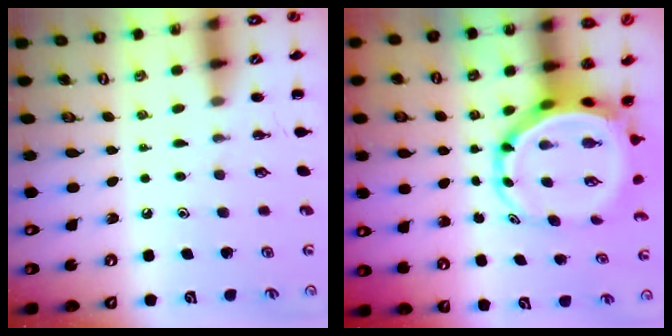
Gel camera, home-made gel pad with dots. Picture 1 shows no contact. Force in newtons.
{"total": 7.6, "press": 7.2, "slide": 2.3}